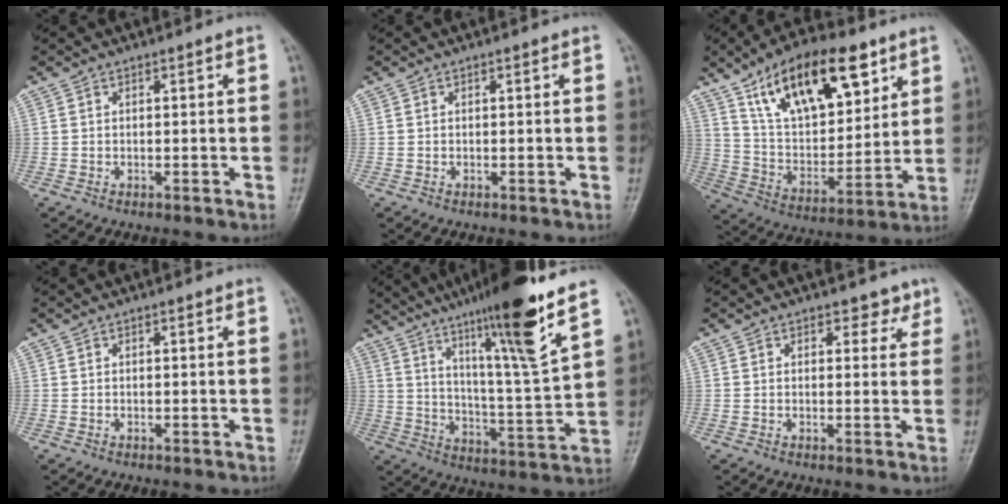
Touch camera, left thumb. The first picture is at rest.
{"total": 0.0}
{"total": 21.7, "force": [12.0, 10.0, 15.1], "torque": [-0.204, -0.041, 0.214]}
{"total": 0.0}
{"total": 18.9, "force": [12.0, 0.4, 14.6], "torque": [-0.223, -0.060, 0.193]}
{"total": 2.7, "force": [1.8, 1.8, 0.9], "torque": [0.013, -0.008, 0.019]}